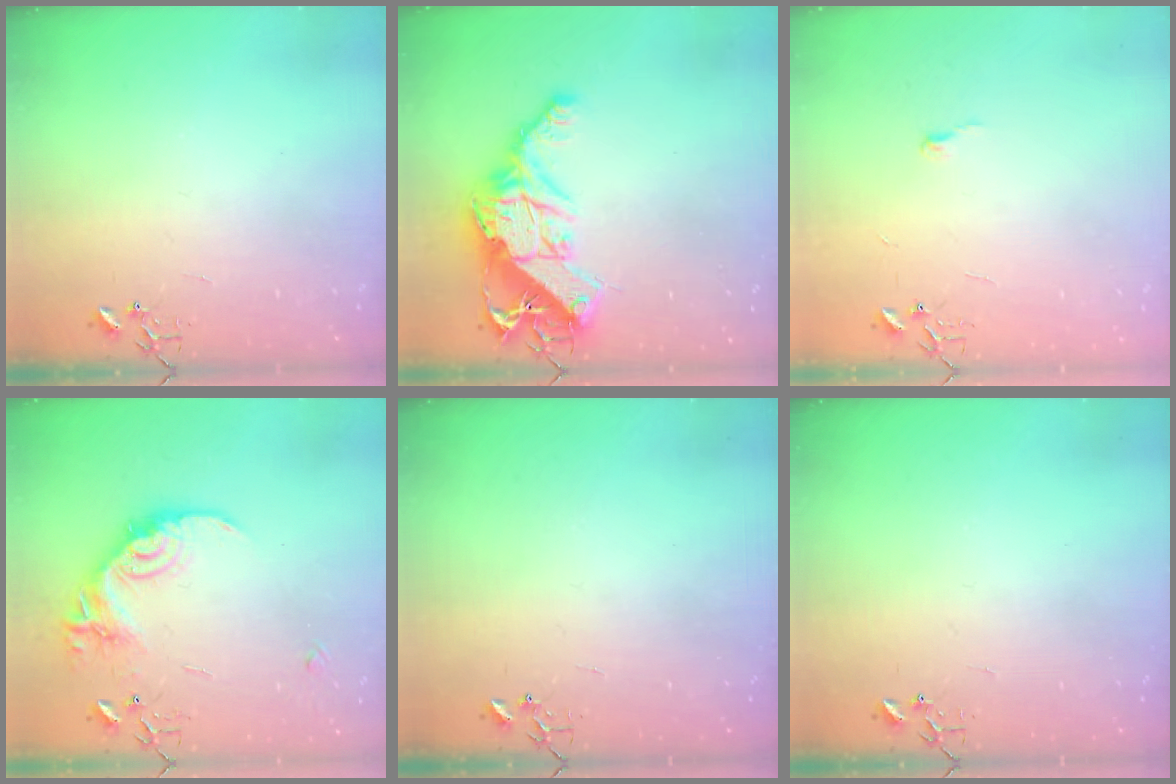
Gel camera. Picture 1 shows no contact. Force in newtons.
{"total": 18.1, "press": 18.0, "slide": 1.6}
{"total": 3.7, "press": 3.7, "slide": 0.3}
{"total": 18.0, "press": 17.9, "slide": 1.1}
{"total": 0.0}
{"total": 0.0}